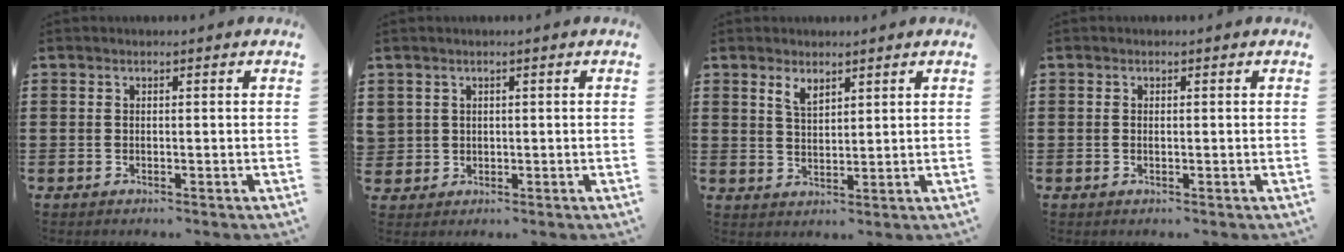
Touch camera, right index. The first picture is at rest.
{"total": 1.5, "force": [0.5, 1.4, 0.0], "torque": [-0.007, 0.007, 0.009]}
{"total": 2.7, "force": [2.1, 1.2, 1.4], "torque": [-0.033, 0.002, 0.038]}
{"total": 0.0}